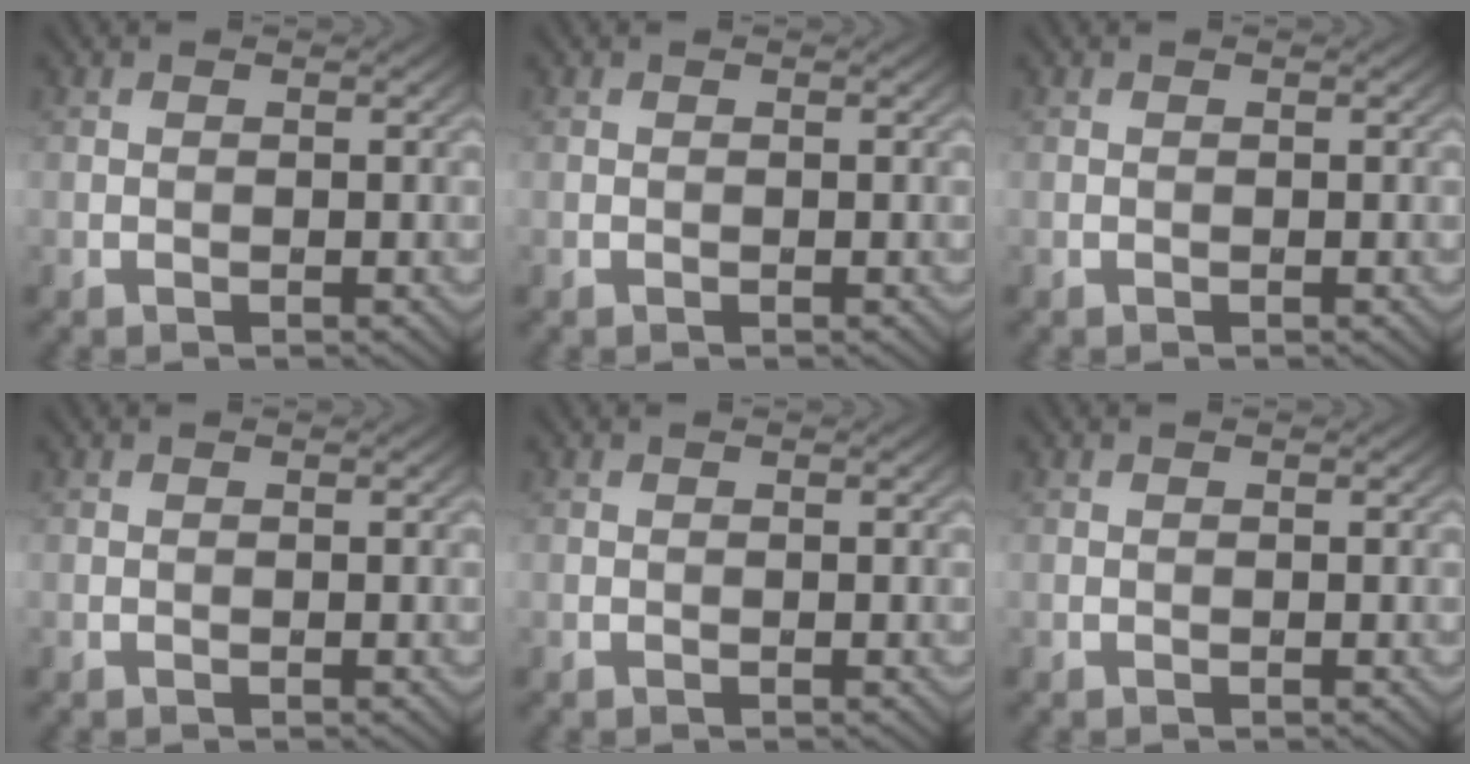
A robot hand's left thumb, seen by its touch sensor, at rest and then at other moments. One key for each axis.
{"total": 0.0}
{"total": 0.0}
{"total": 0.0}
{"total": 0.0}
{"total": 0.0}